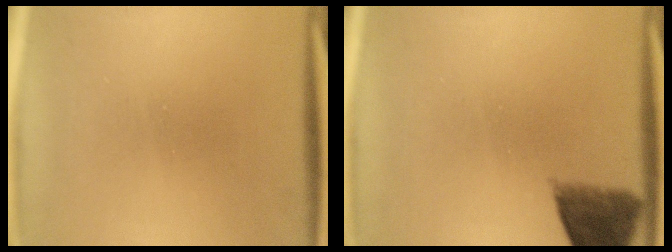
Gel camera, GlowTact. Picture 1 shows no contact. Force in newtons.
{"total": 5.5}